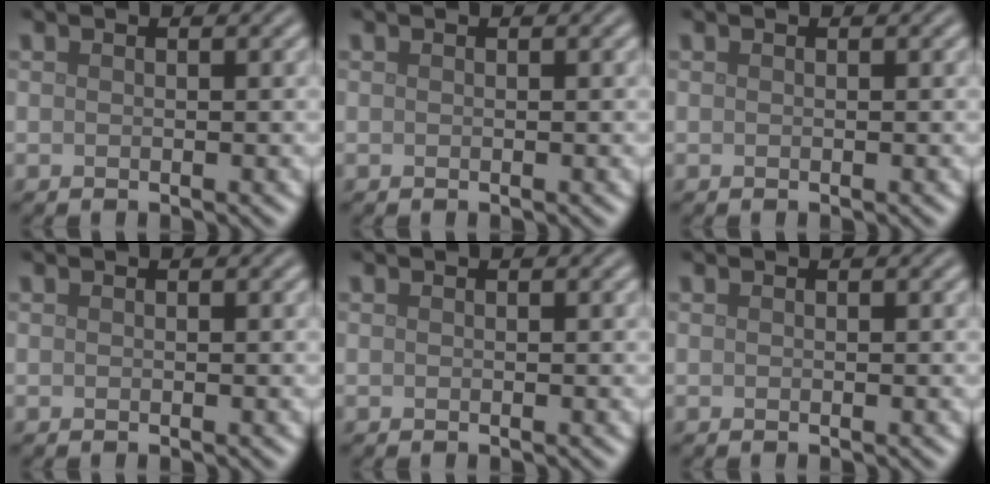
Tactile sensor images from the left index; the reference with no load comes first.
{"total": 0.0}
{"total": 0.0}
{"total": 0.0}
{"total": 0.0}
{"total": 0.0}